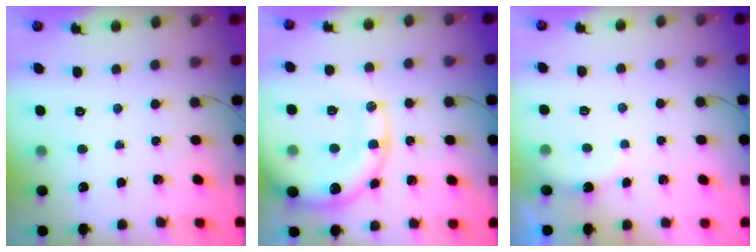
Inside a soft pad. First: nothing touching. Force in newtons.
{"total": 19.4, "press": 19.0, "slide": 3.5}
{"total": 4.4, "press": 4.3, "slide": 0.5}